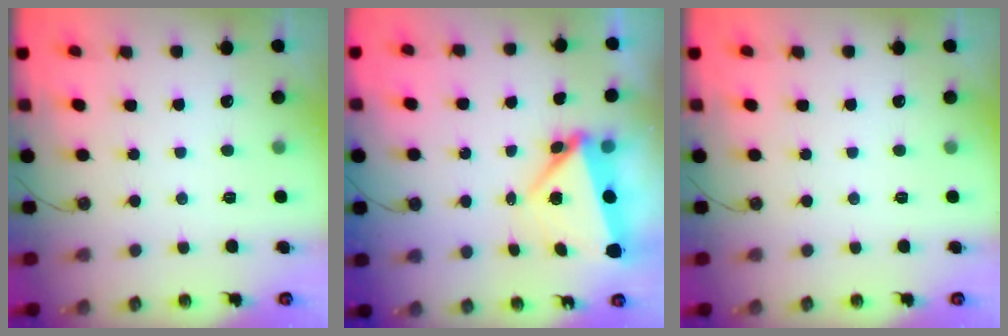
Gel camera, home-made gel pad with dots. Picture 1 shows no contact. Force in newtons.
{"total": 5.3, "press": 5.3, "slide": 0.9}
{"total": 0.0}